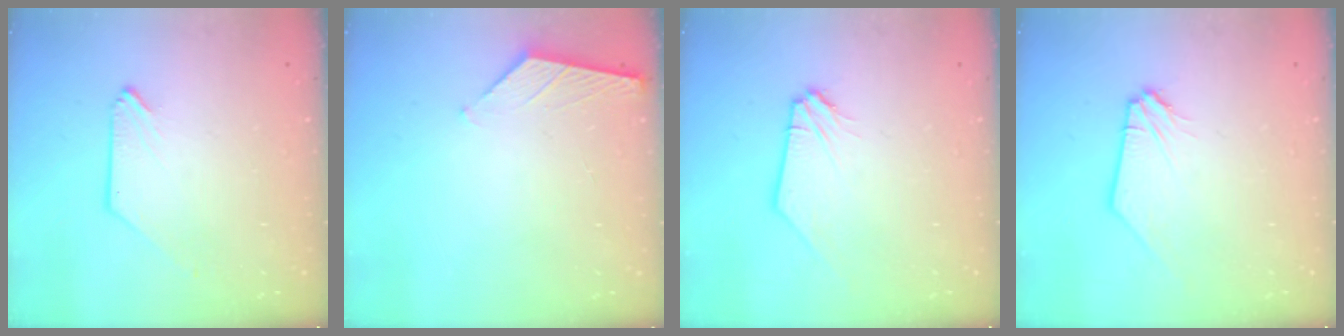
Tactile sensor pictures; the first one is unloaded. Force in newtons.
{"total": 1.2, "press": 1.1, "slide": 0.2}
{"total": 1.2, "press": 1.2, "slide": 0.2}
{"total": 1.2, "press": 1.2, "slide": 0.2}